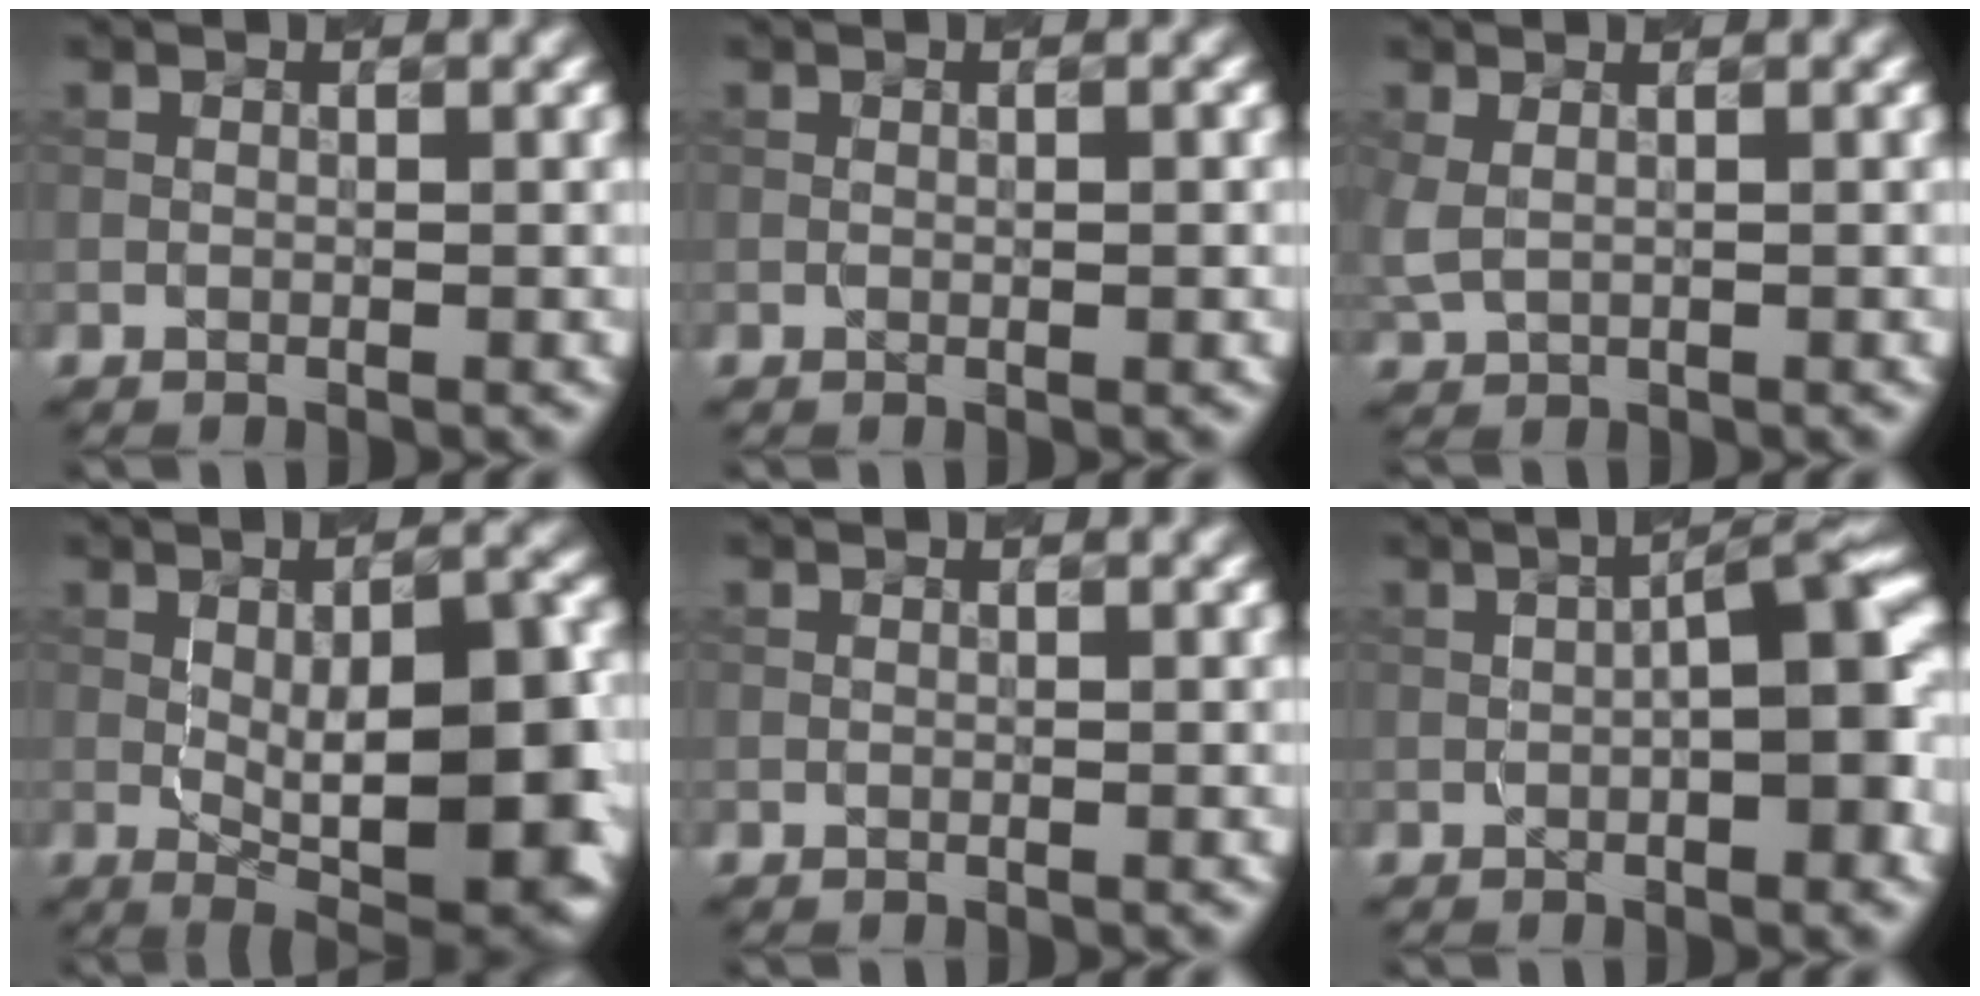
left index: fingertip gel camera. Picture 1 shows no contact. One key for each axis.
{"total": 0.7, "fx": 0.0, "fy": 0.1, "fz": 0.7, "tx": -0.011, "ty": 0.000, "tz": -0.001}
{"total": 1.6, "fx": 0.4, "fy": 1.1, "fz": 1.1, "tx": -0.030, "ty": -0.002, "tz": 0.015}
{"total": 10.5, "fx": -0.6, "fy": 3.4, "fz": 10.0, "tx": -0.133, "ty": -0.002, "tz": -0.007}
{"total": 0.0}
{"total": 6.3, "fx": -0.4, "fy": 1.5, "fz": 6.1, "tx": -0.080, "ty": 0.015, "tz": -0.006}